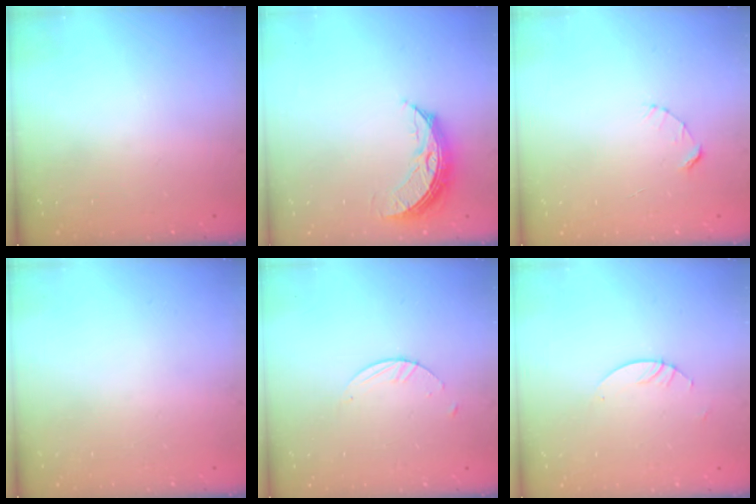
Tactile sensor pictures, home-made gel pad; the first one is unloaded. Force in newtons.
{"total": 9.3, "press": 9.3, "slide": 0.0}
{"total": 2.7, "press": 2.7, "slide": 0.3}
{"total": 0.0}
{"total": 2.1, "press": 2.1, "slide": 0.2}
{"total": 2.4, "press": 2.4, "slide": 0.2}